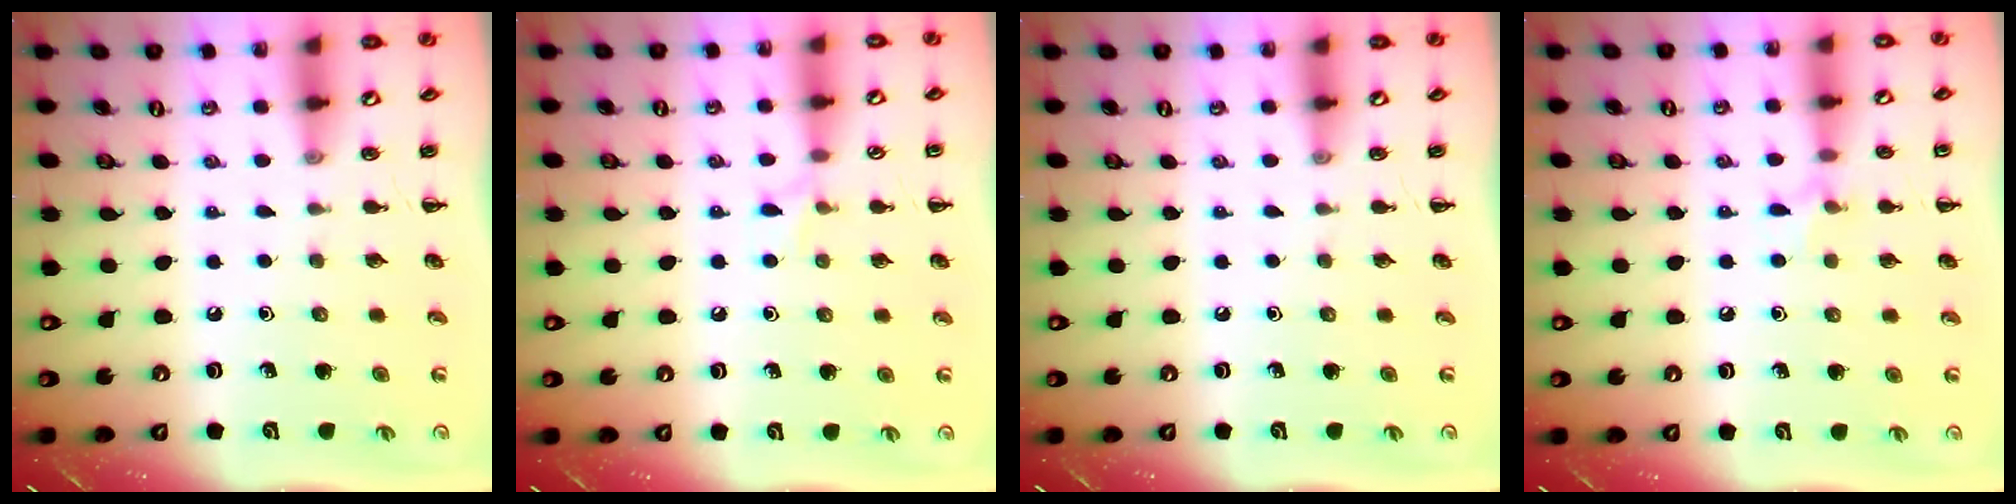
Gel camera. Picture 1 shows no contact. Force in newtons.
{"total": 4.9, "press": 4.5, "slide": 1.8}
{"total": 0.0}
{"total": 5.7, "press": 5.4, "slide": 2.0}